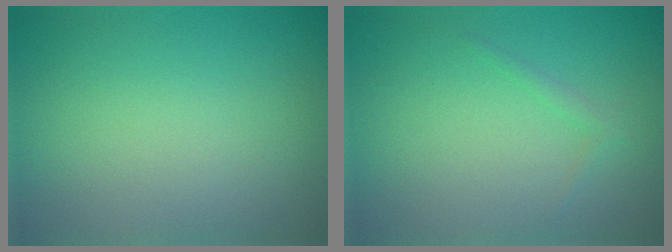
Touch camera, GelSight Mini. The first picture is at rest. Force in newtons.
{"total": 0.8, "press": 0.8, "slide": 0.0}